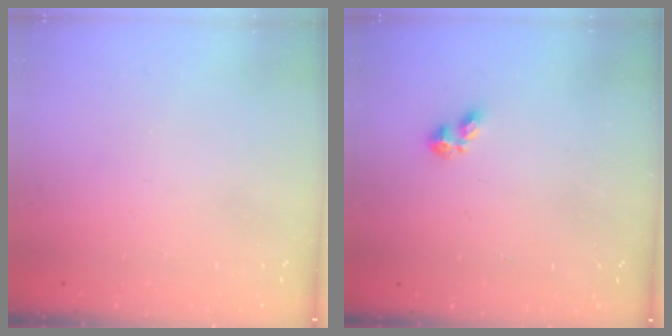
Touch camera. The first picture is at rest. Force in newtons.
{"total": 2.2, "press": 2.2, "slide": 0.4}